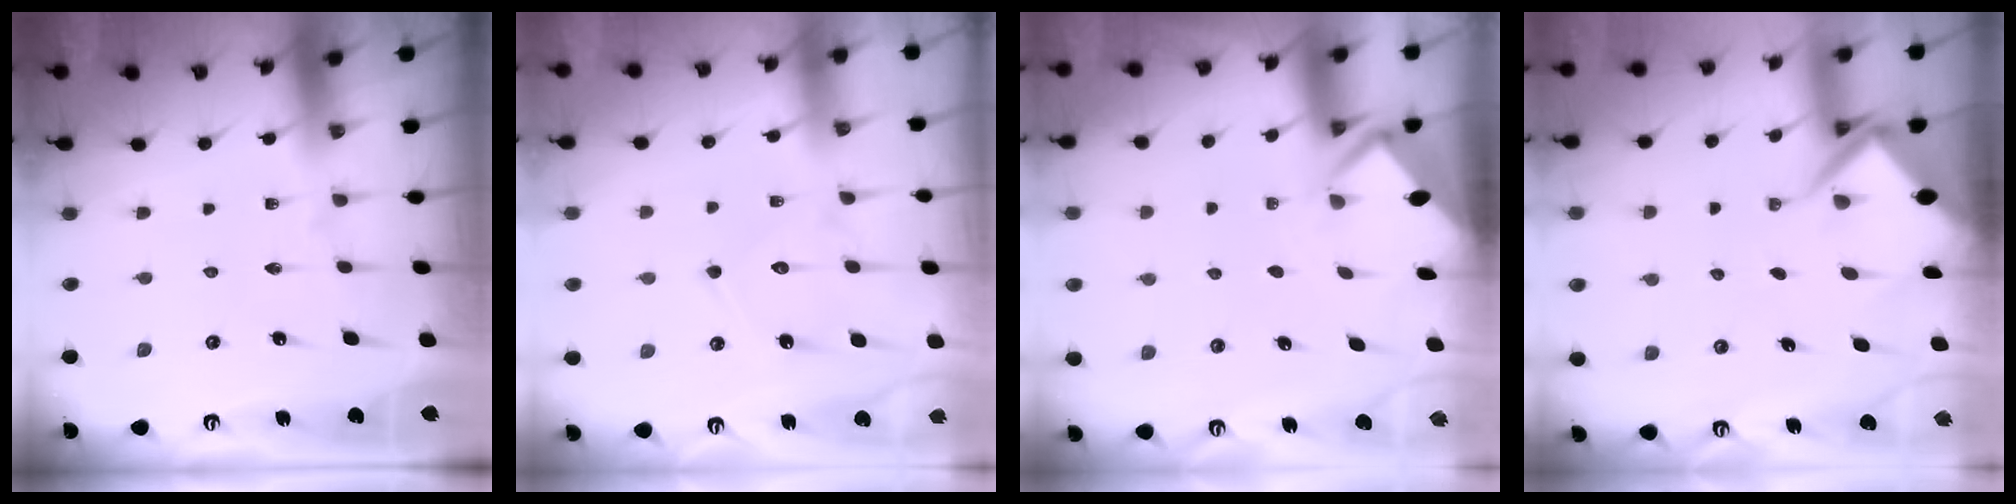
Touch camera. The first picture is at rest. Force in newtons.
{"total": 9.1, "press": 9.1, "slide": 0.8}
{"total": 2.8, "press": 2.8, "slide": 0.2}
{"total": 5.2, "press": 5.2, "slide": 0.4}